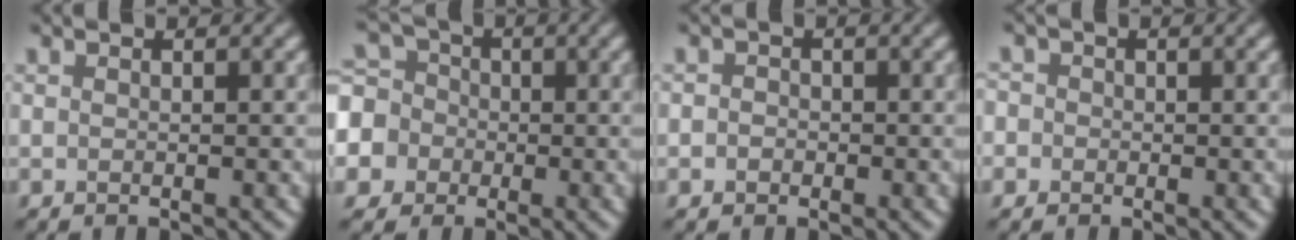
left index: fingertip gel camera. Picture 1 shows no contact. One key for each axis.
{"total": 7.7, "fx": -1.1, "fy": 7.1, "fz": 2.6, "tx": -0.072, "ty": 0.018, "tz": -0.054}
{"total": 1.4, "fx": -0.1, "fy": 1.3, "fz": 0.5, "tx": 0.008, "ty": 0.001, "tz": -0.015}
{"total": 2.7, "fx": 0.5, "fy": 2.5, "fz": 0.9, "tx": 0.009, "ty": 0.017, "tz": -0.025}